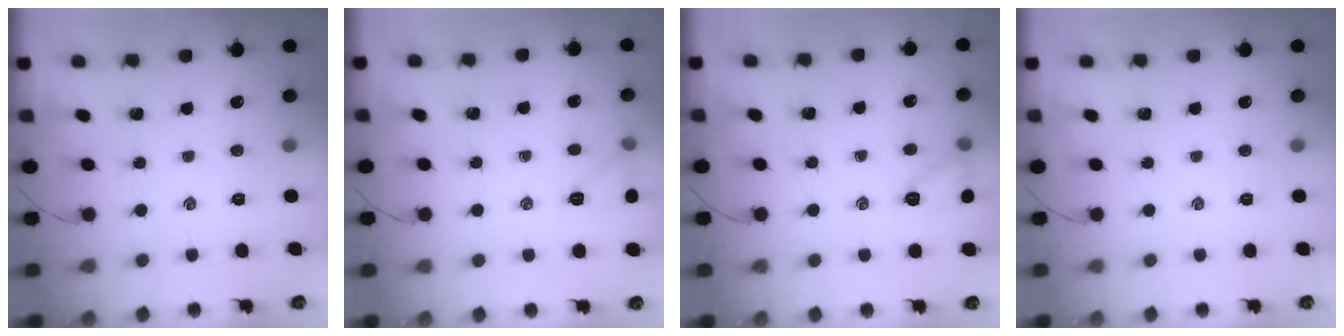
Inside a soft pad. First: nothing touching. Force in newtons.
{"total": 6.3, "press": 6.0, "slide": 1.9}
{"total": 9.2, "press": 9.0, "slide": 1.5}
{"total": 0.0}